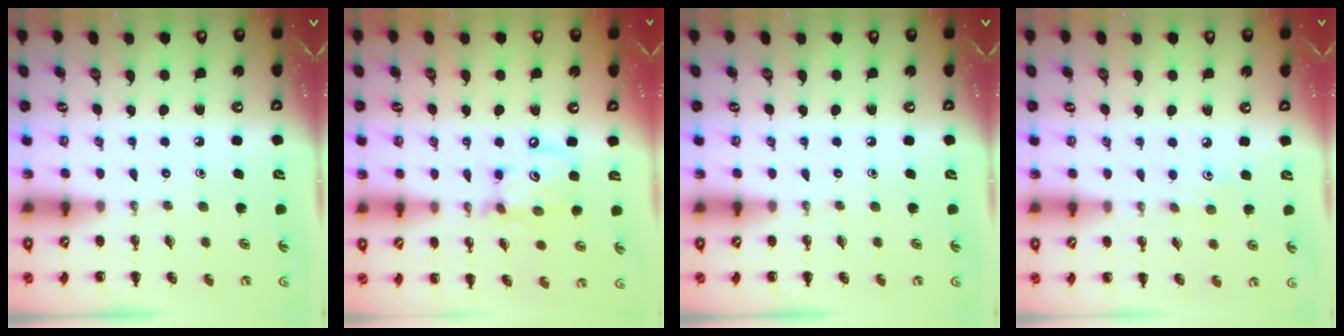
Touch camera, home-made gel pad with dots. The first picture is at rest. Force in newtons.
{"total": 8.8, "press": 8.7, "slide": 1.2}
{"total": 0.0}
{"total": 2.8, "press": 2.7, "slide": 0.8}